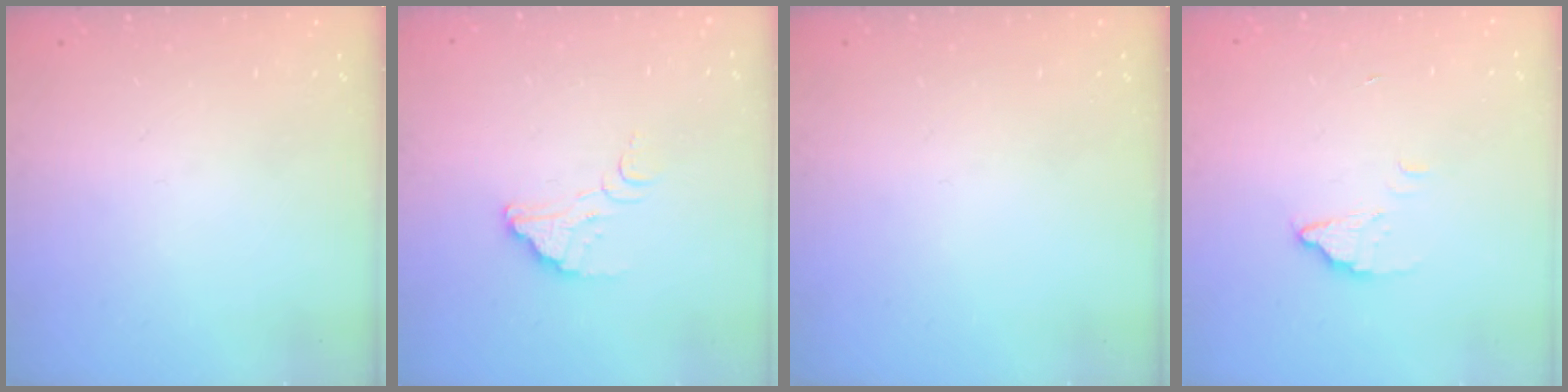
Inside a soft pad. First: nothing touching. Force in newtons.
{"total": 3.1, "press": 3.1, "slide": 0.1}
{"total": 0.0}
{"total": 2.6, "press": 2.6, "slide": 0.2}